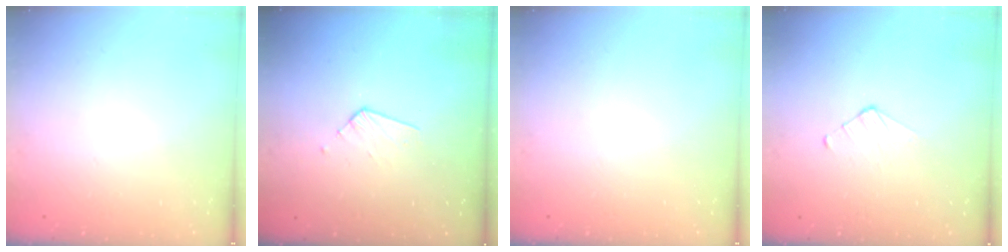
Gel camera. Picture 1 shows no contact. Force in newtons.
{"total": 3.7, "press": 3.6, "slide": 0.3}
{"total": 0.0}
{"total": 2.8, "press": 2.7, "slide": 0.3}